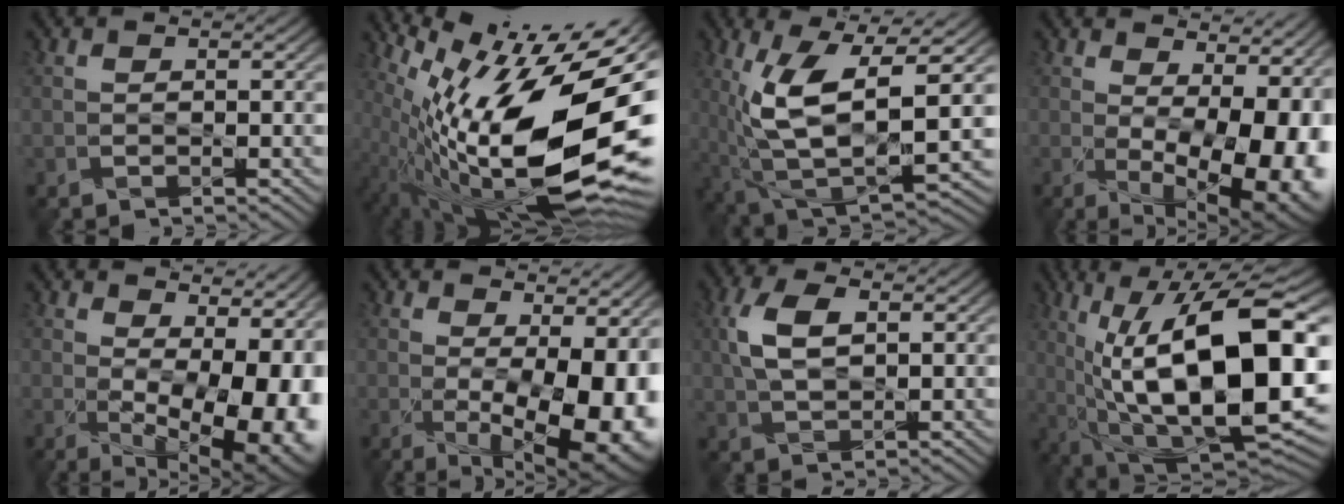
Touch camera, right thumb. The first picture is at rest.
{"total": 21.4, "force": [0.0, 8.3, 19.7], "torque": [-0.341, -0.003, -0.009]}
{"total": 12.8, "force": [1.9, 5.1, 11.5], "torque": [-0.247, -0.010, 0.041]}
{"total": 16.9, "force": [0.2, 8.2, 14.8], "torque": [-0.166, -0.006, 0.035]}
{"total": 16.8, "force": [0.9, 8.3, 14.5], "torque": [-0.164, -0.002, 0.047]}
{"total": 15.2, "force": [-1.3, 6.4, 13.7], "torque": [-0.167, -0.020, 0.010]}
{"total": 5.9, "force": [1.4, 3.1, 4.8], "torque": [-0.115, 0.010, 0.027]}
{"total": 20.3, "force": [2.0, 8.1, 18.5], "torque": [-0.301, 0.012, 0.041]}